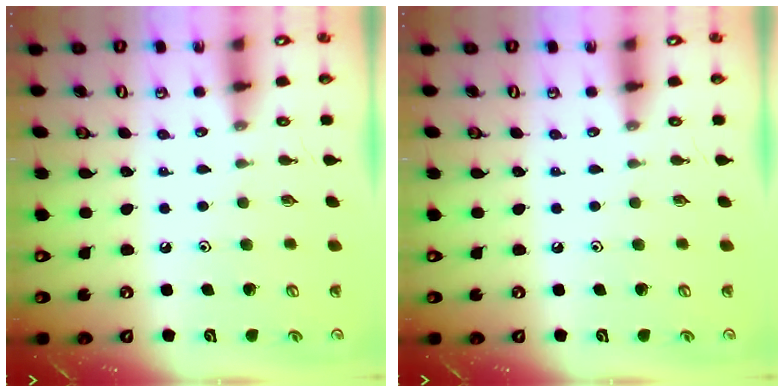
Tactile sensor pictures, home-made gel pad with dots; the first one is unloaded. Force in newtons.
{"total": 0.0}